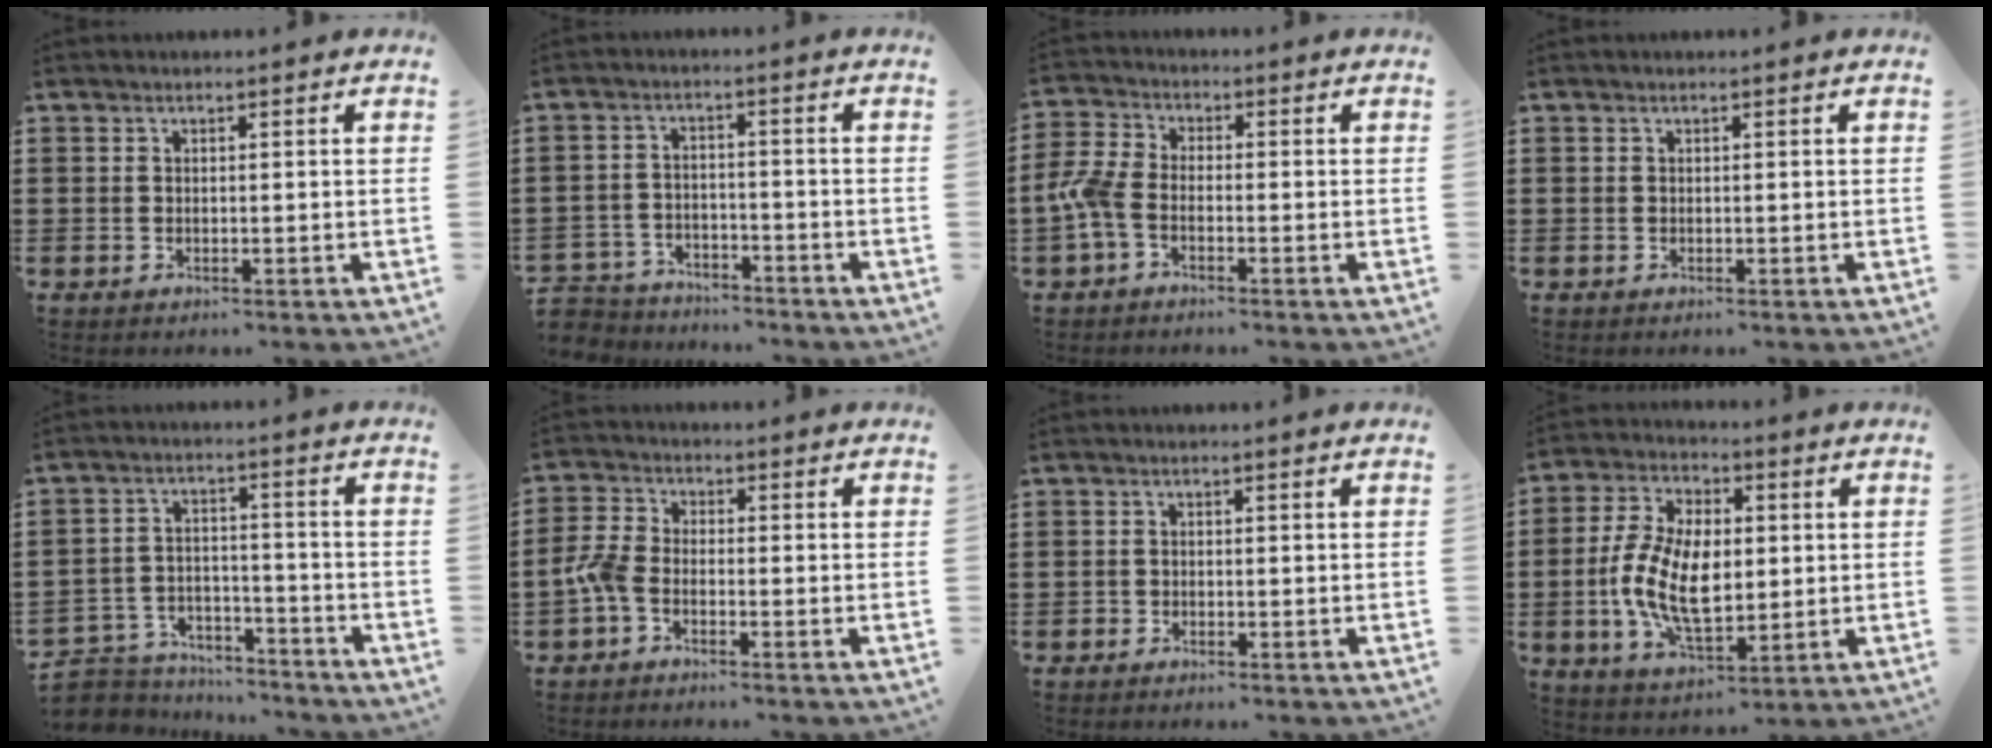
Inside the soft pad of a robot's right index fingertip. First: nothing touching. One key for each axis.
{"total": 3.8, "fx": -3.7, "fy": 0.8, "fz": -0.2, "tx": -0.012, "ty": -0.002, "tz": -0.082}
{"total": 4.6, "fx": -2.3, "fy": 2.2, "fz": 3.3, "tx": -0.100, "ty": -0.006, "tz": -0.057}
{"total": 0.0}
{"total": 5.2, "fx": -5.0, "fy": 1.5, "fz": 0.2, "tx": -0.031, "ty": 0.005, "tz": -0.109}
{"total": 3.7, "fx": -2.0, "fy": 1.8, "fz": 2.6, "tx": -0.076, "ty": 0.000, "tz": -0.047}
{"total": 0.7, "fx": -0.5, "fy": 0.5, "fz": 0.1, "tx": -0.003, "ty": 0.003, "tz": -0.011}
{"total": 11.7, "fx": -0.7, "fy": 6.5, "fz": 9.8, "tx": -0.214, "ty": 0.003, "tz": -0.014}